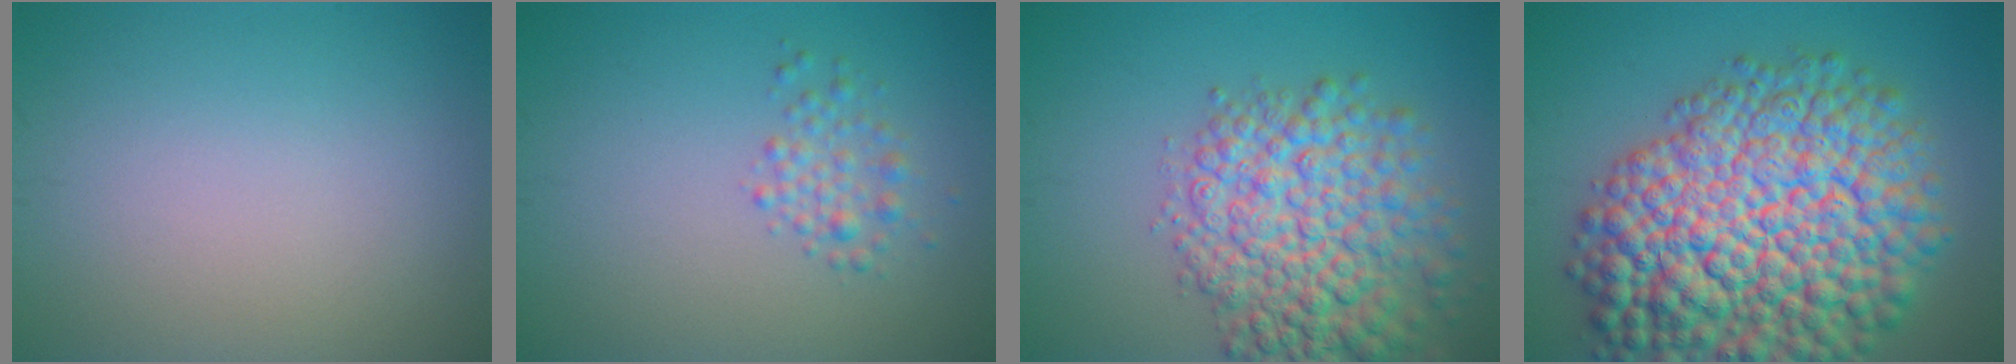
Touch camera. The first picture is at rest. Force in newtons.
{"total": 1.9, "press": 1.9, "slide": 0.0}
{"total": 8.9, "press": 8.9, "slide": 0.2}
{"total": 16.2, "press": 16.2, "slide": 0.6}